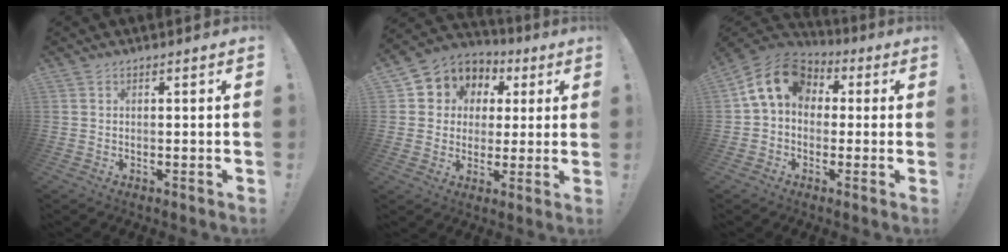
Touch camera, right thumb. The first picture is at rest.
{"total": 7.7, "force": [1.2, 7.3, 1.8], "torque": [-0.023, -0.013, 0.029]}
{"total": 12.9, "force": [2.8, 9.5, 8.3], "torque": [-0.148, 0.008, 0.054]}